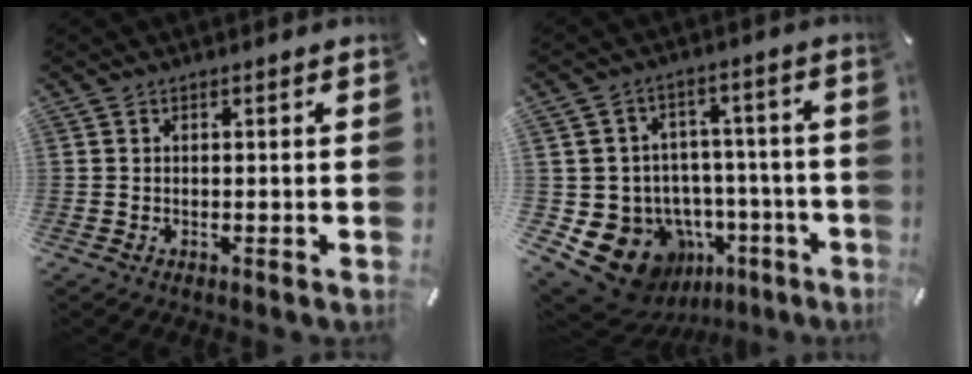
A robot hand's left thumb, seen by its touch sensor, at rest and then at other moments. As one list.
[{"total": 14.0, "force": [-5.6, 11.9, 4.8], "torque": [-0.082, 0.022, -0.069]}]